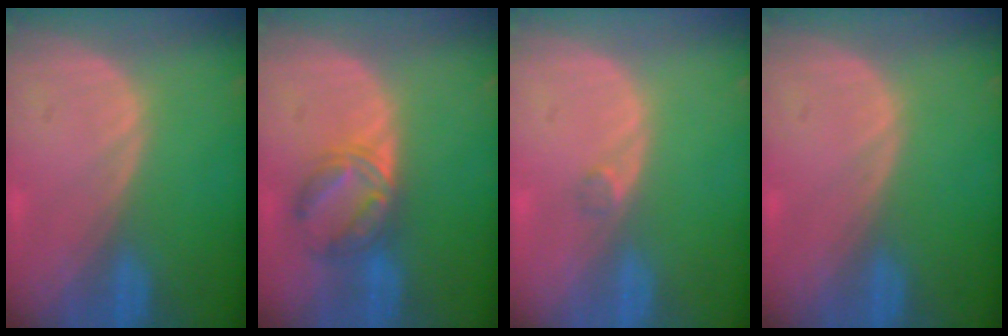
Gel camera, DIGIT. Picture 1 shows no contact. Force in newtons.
{"total": 5.8, "press": 5.7, "slide": 0.9}
{"total": 1.2, "press": 1.0, "slide": 0.7}
{"total": 0.0}